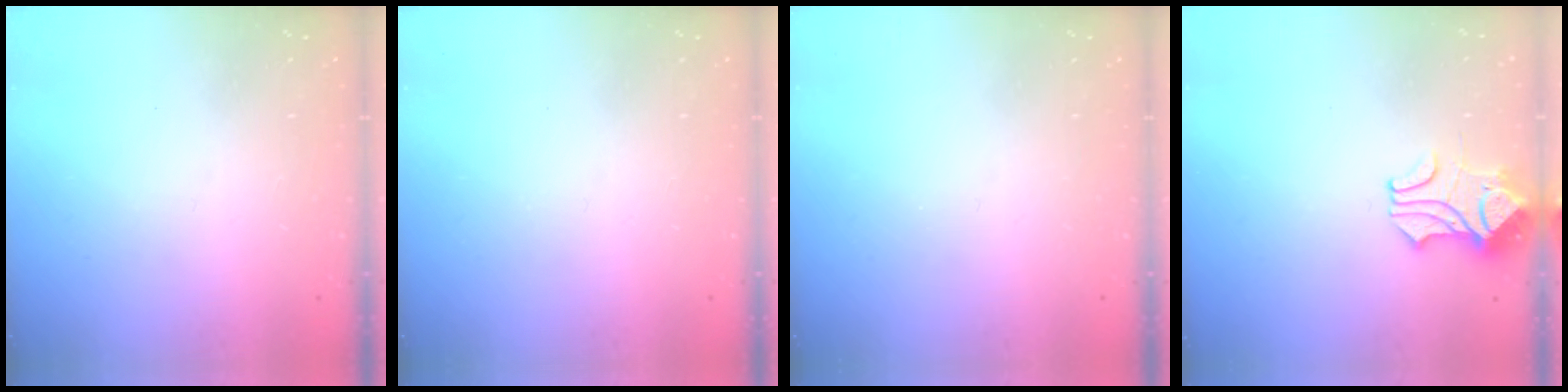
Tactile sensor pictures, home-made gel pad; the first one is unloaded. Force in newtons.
{"total": 0.0}
{"total": 0.0}
{"total": 1.9, "press": 1.5, "slide": 1.1}